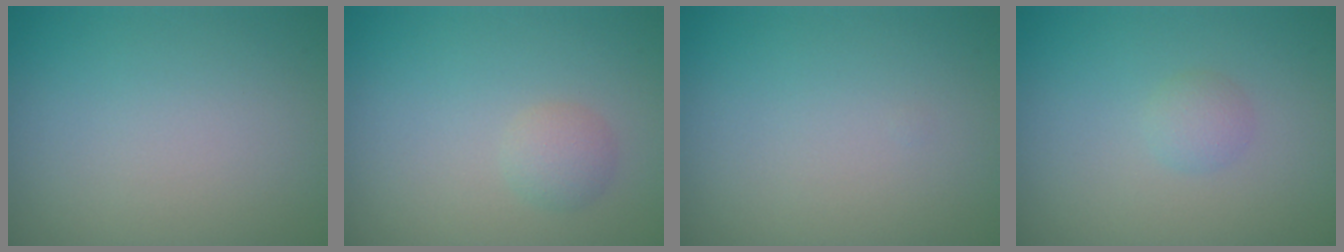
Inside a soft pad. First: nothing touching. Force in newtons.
{"total": 1.4, "press": 1.4, "slide": 0.1}
{"total": 0.0}
{"total": 1.2, "press": 1.2, "slide": 0.0}